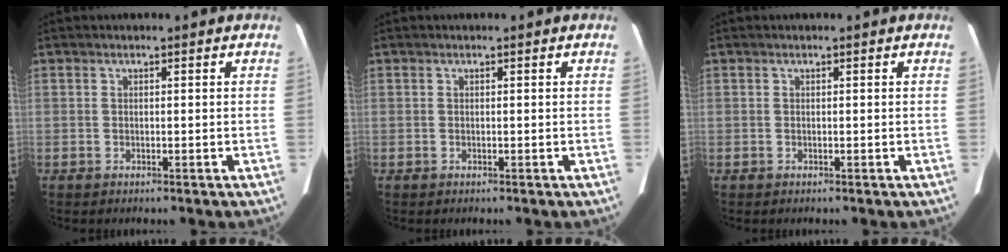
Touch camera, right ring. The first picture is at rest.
{"total": 0.0}
{"total": 0.0}